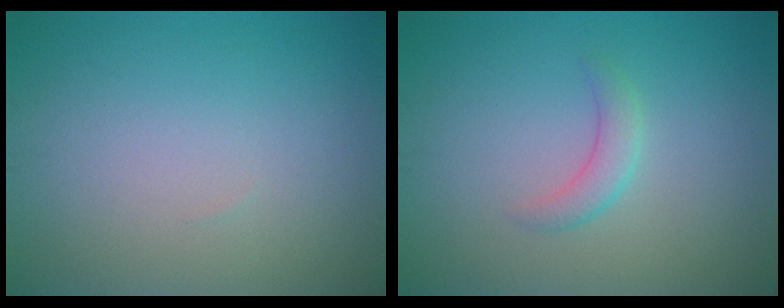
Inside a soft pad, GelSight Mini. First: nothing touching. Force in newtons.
{"total": 1.7, "press": 1.7, "slide": 0.1}